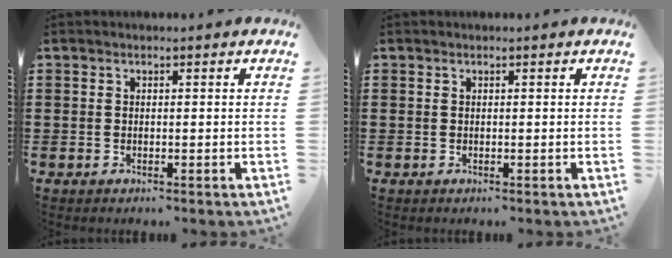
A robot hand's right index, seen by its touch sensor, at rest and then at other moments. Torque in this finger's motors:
{"motor_torque": [0.16, -0.14, 0.02, 0.01]}